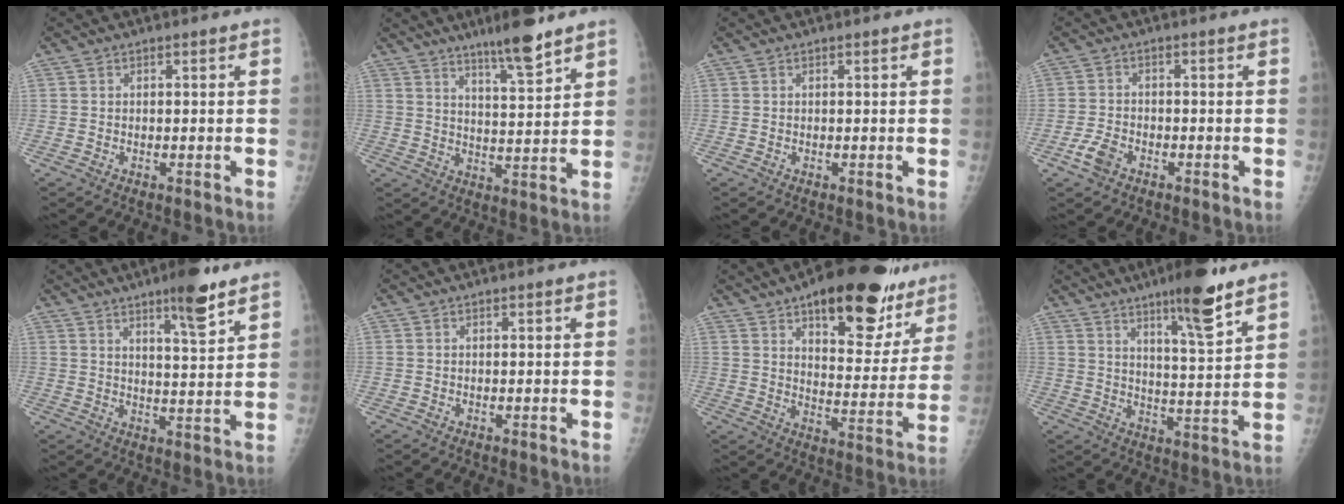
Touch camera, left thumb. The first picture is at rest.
{"total": 9.2, "force": [6.8, 1.1, 6.1], "torque": [-0.091, -0.046, 0.113]}
{"total": 0.0}
{"total": 3.8, "force": [-2.1, 2.3, 2.1], "torque": [-0.045, 0.009, -0.040]}
{"total": 8.8, "force": [6.0, 1.3, 6.4], "torque": [-0.088, -0.038, 0.088]}
{"total": 0.0}
{"total": 23.8, "force": [15.7, 9.6, 15.1], "torque": [-0.159, -0.059, 0.216]}
{"total": 11.9, "force": [8.0, 1.5, 8.7], "torque": [-0.128, -0.053, 0.125]}